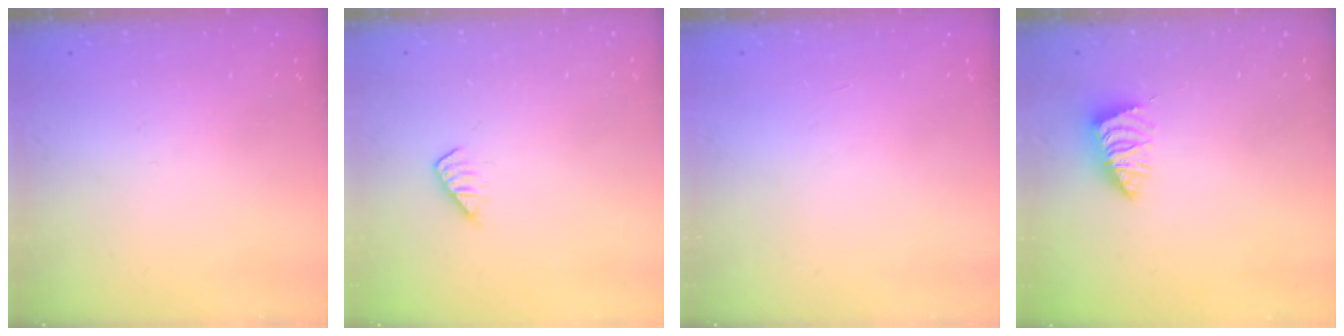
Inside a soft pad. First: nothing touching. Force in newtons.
{"total": 1.6, "press": 1.5, "slide": 0.3}
{"total": 0.0}
{"total": 0.9, "press": 0.9, "slide": 0.1}